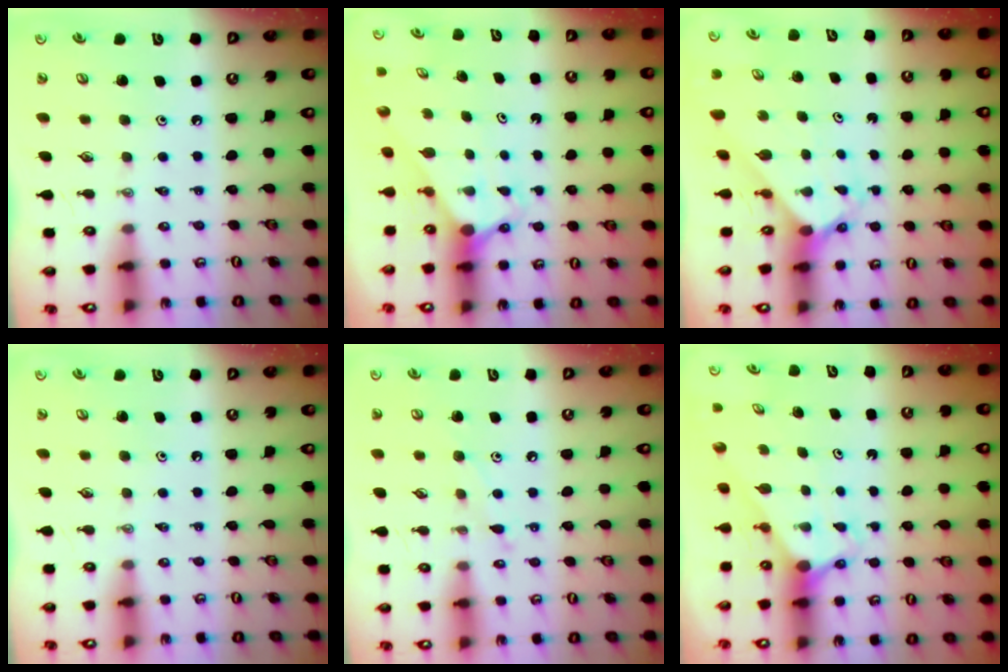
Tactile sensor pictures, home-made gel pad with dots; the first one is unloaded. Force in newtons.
{"total": 2.8, "press": 2.8, "slide": 0.0}
{"total": 2.3, "press": 2.3, "slide": 0.2}
{"total": 0.0}
{"total": 6.1, "press": 6.1, "slide": 0.6}
{"total": 2.8, "press": 2.8, "slide": 0.0}